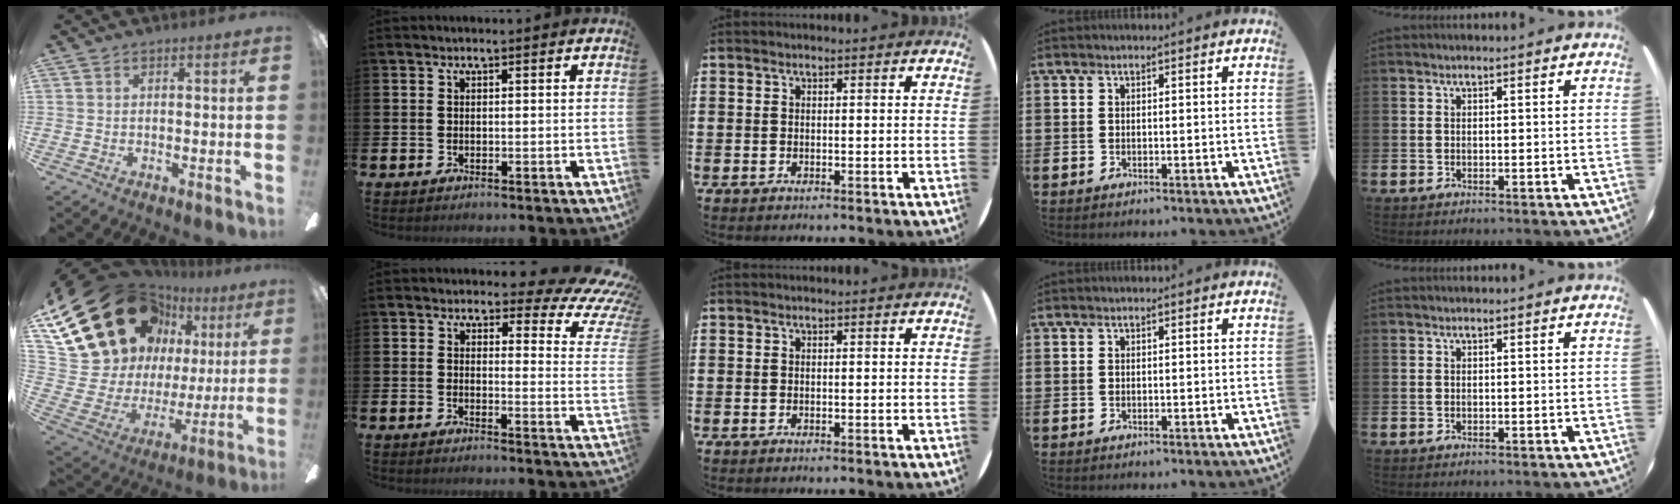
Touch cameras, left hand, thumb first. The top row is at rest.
{"thumb": {"total": 26.4, "force": [14.7, 17.8, 13.0], "torque": [-0.253, -0.091, 0.296]}, "index": {"total": 3.9, "force": [2.9, 1.9, 1.9], "torque": [-0.029, -0.033, 0.038]}}